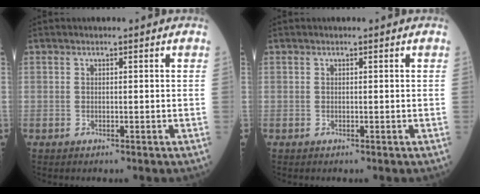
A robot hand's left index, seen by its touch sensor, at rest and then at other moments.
{"total": 0.0}